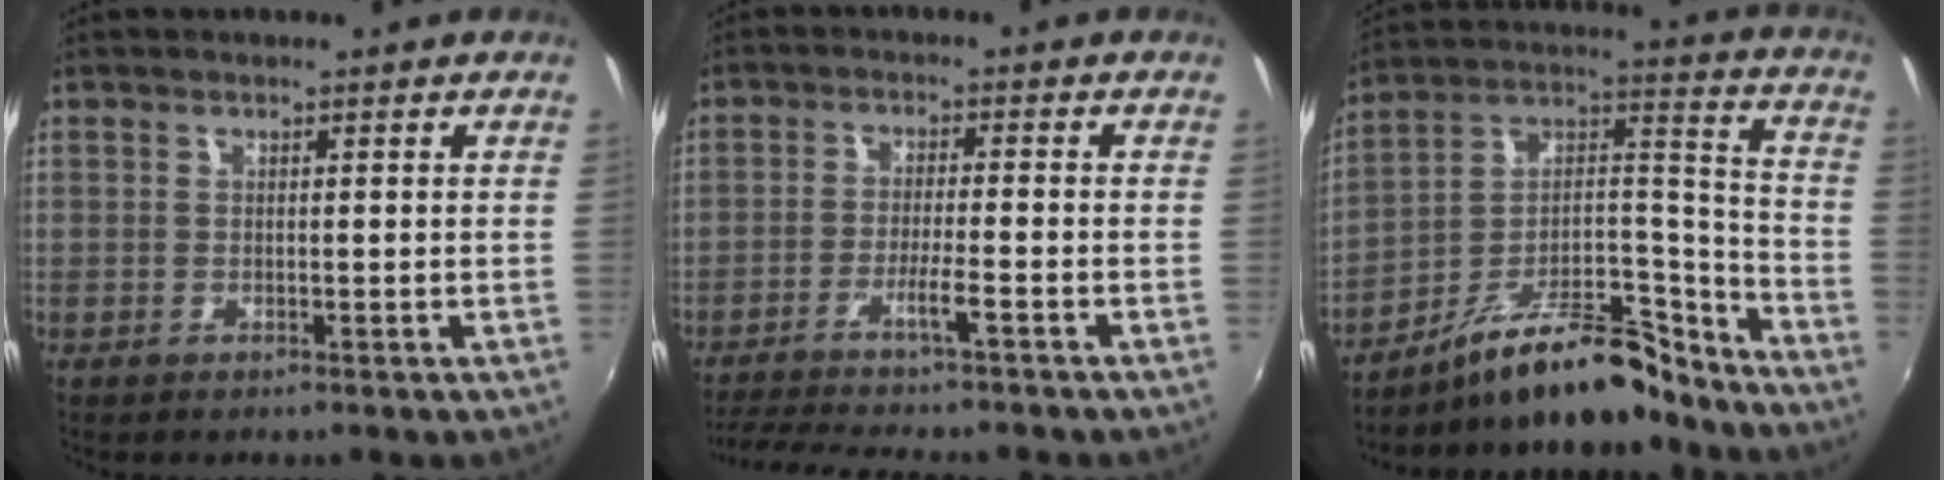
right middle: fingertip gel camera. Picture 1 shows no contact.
{"total": 10.0, "force": [-8.6, -0.8, 5.1], "torque": [-0.104, -0.011, -0.140]}
{"total": 17.6, "force": [-14.7, 5.3, 8.1], "torque": [-0.132, 0.040, -0.232]}